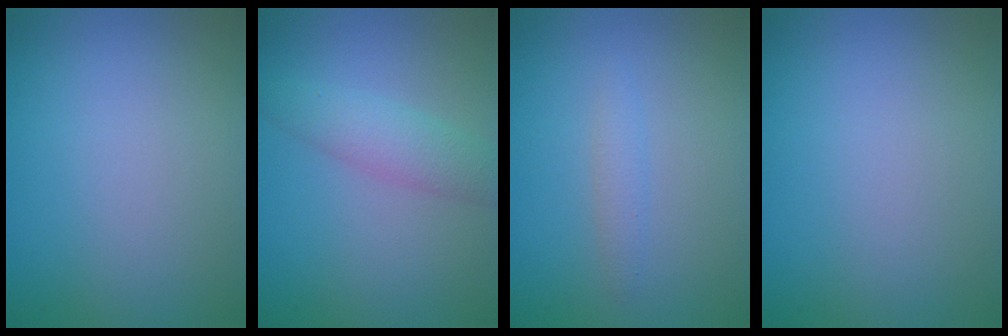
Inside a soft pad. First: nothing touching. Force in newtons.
{"total": 2.9, "press": 2.9, "slide": 0.0}
{"total": 1.2, "press": 1.2, "slide": 0.1}
{"total": 0.0}